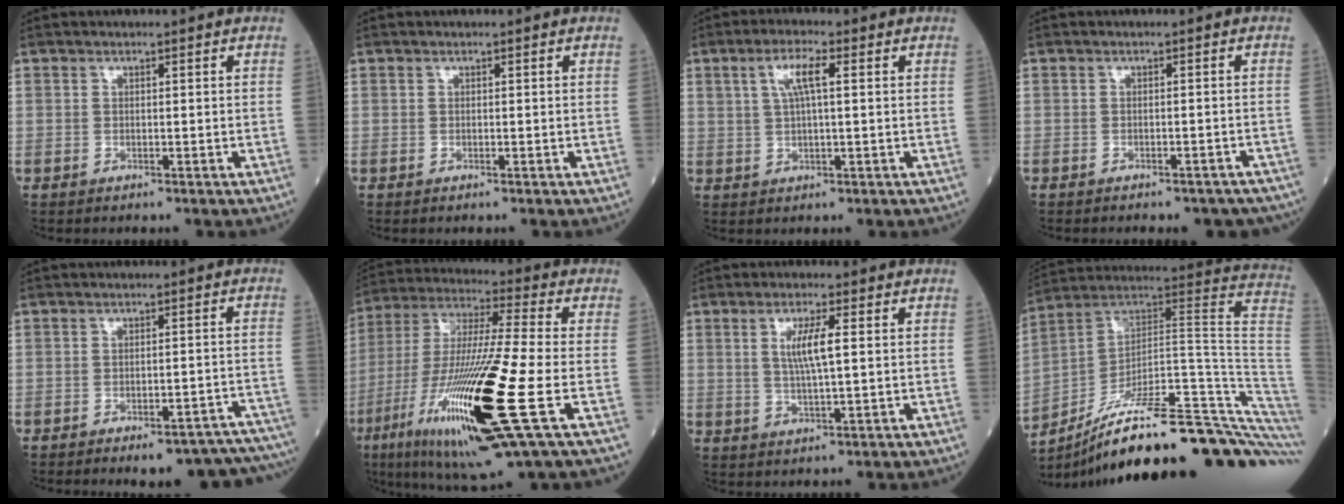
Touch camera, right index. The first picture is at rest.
{"total": 0.0}
{"total": 4.9, "force": [1.7, 0.9, 4.5], "torque": [-0.093, 0.011, 0.034]}
{"total": 9.5, "force": [-8.3, 3.6, 3.0], "torque": [-0.037, 0.003, -0.079]}
{"total": 13.8, "force": [-12.5, 2.3, 5.5], "torque": [-0.007, 0.026, -0.139]}
{"total": 26.0, "force": [-8.4, 1.7, 24.5], "torque": [-0.502, -0.053, -0.153]}
{"total": 5.1, "force": [1.1, 0.3, 5.0], "torque": [-0.097, -0.001, 0.023]}
{"total": 32.4, "force": [-23.6, 3.0, 21.9], "torque": [-0.200, 0.018, -0.341]}